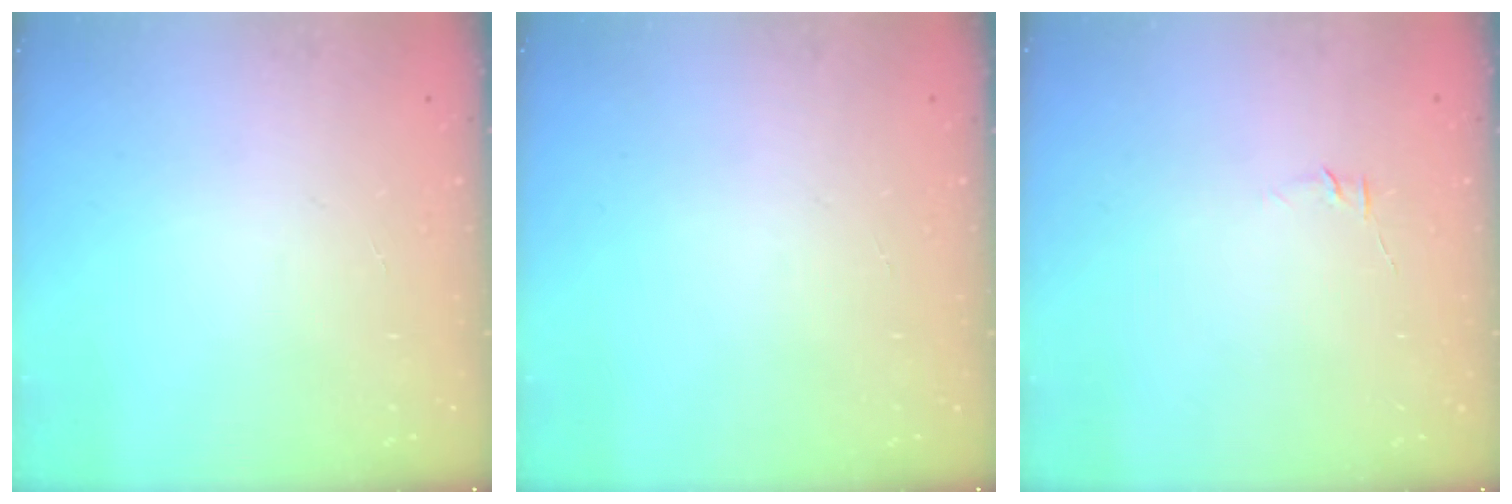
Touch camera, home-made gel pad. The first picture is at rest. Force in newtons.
{"total": 0.0}
{"total": 3.8, "press": 3.7, "slide": 0.9}